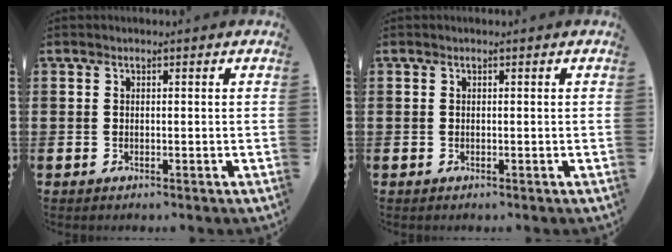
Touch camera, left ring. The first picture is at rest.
{"total": 0.0}